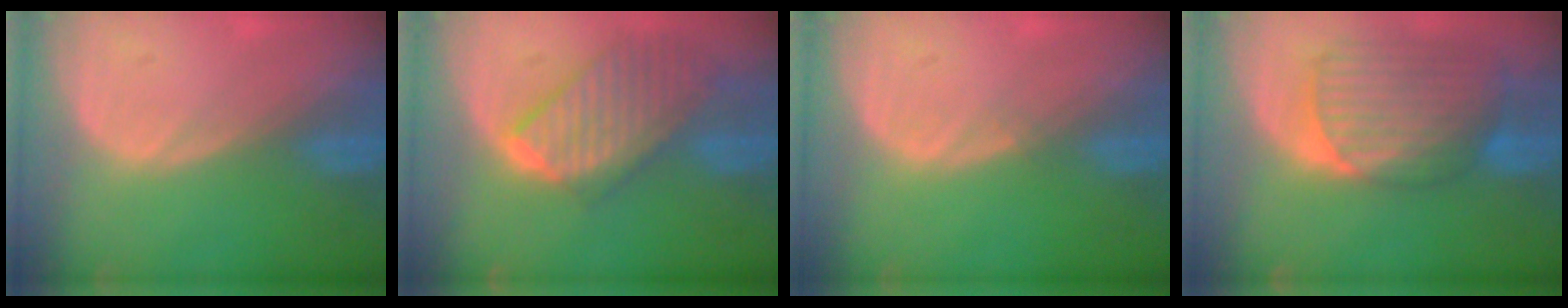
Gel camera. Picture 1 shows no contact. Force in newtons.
{"total": 9.8, "press": 8.6, "slide": 4.7}
{"total": 0.5, "press": 0.5, "slide": 0.1}
{"total": 10.3, "press": 8.7, "slide": 5.5}